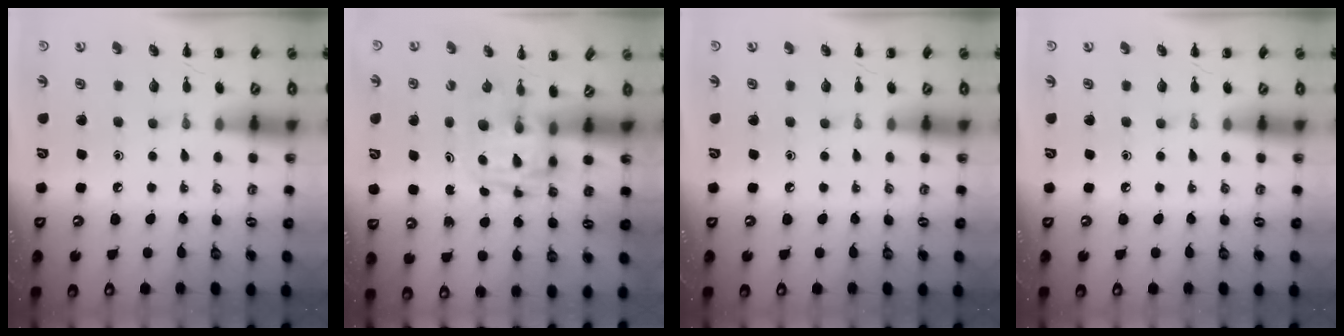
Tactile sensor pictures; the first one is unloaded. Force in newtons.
{"total": 3.1, "press": 3.1, "slide": 0.5}
{"total": 0.0}
{"total": 0.0}